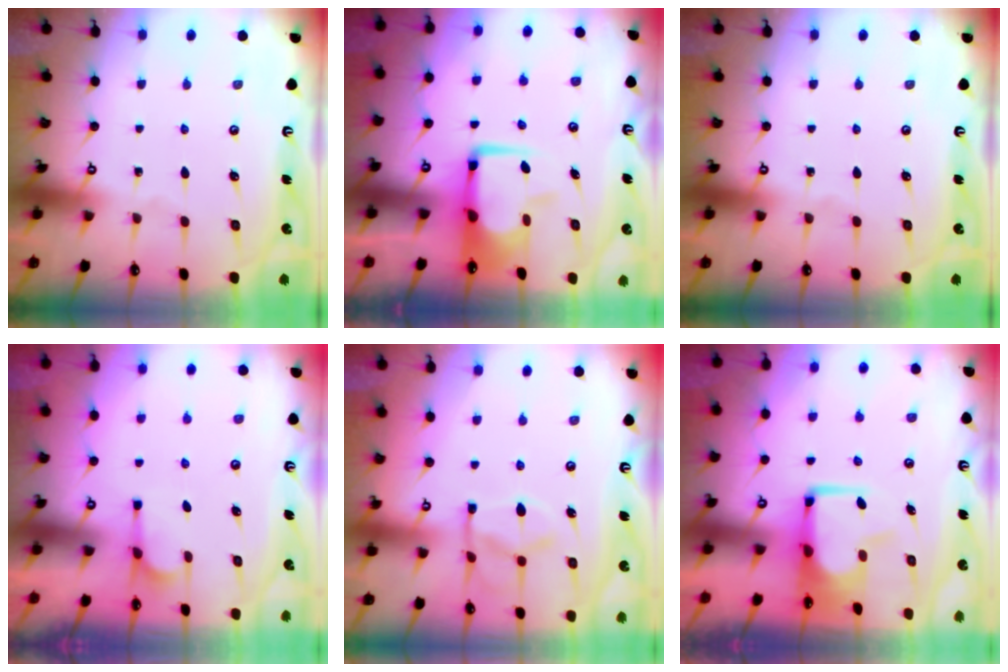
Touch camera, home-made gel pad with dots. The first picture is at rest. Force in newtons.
{"total": 7.9, "press": 7.8, "slide": 1.4}
{"total": 0.0}
{"total": 1.7, "press": 1.3, "slide": 1.1}
{"total": 12.2, "press": 12.1, "slide": 1.3}
{"total": 3.8, "press": 3.7, "slide": 0.7}